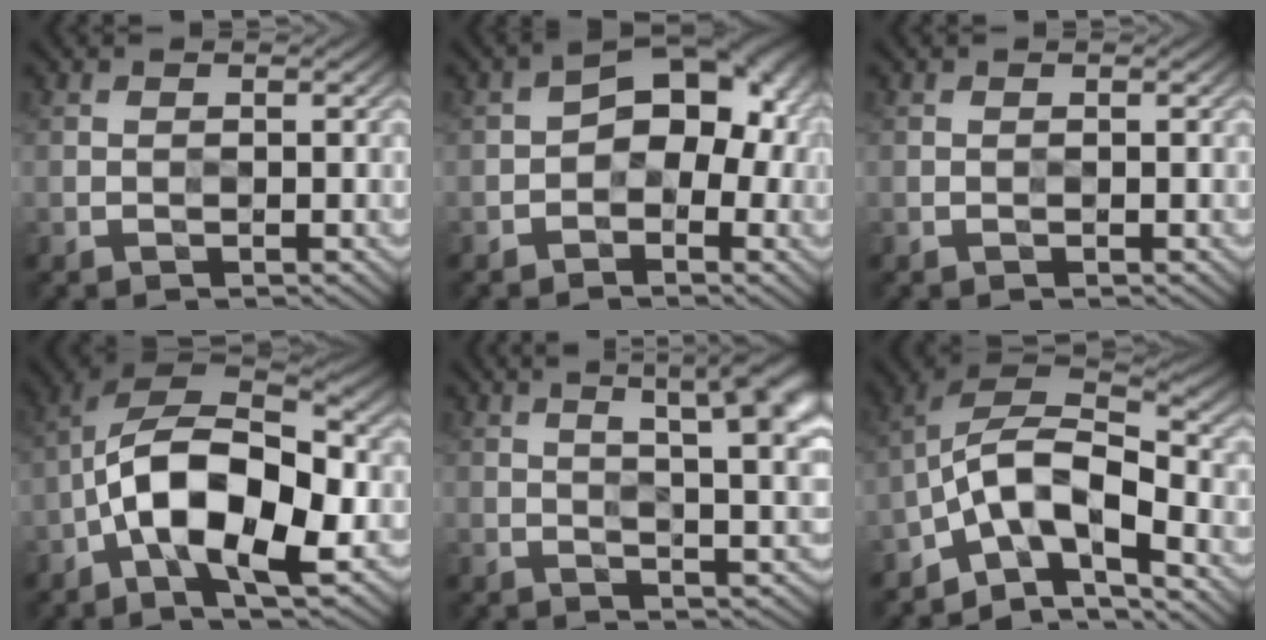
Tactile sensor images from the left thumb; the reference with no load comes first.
{"total": 7.6, "force": [-0.8, 5.0, 5.7], "torque": [-0.065, 0.009, -0.027]}
{"total": 0.0}
{"total": 13.8, "force": [-3.4, 6.4, 11.7], "torque": [-0.204, 0.003, -0.073]}
{"total": 13.7, "force": [6.3, 4.6, 11.3], "torque": [-0.134, 0.039, 0.076]}
{"total": 10.3, "force": [-5.9, 4.2, 7.4], "torque": [-0.120, 0.002, -0.125]}